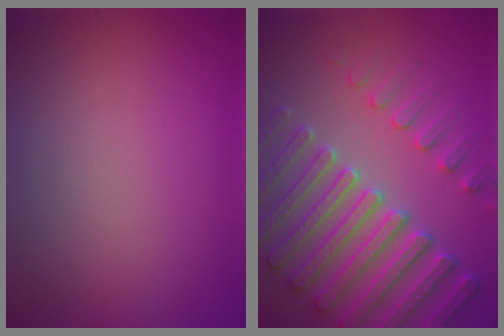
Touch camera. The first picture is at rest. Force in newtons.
{"total": 7.6, "press": 7.4, "slide": 2.0}